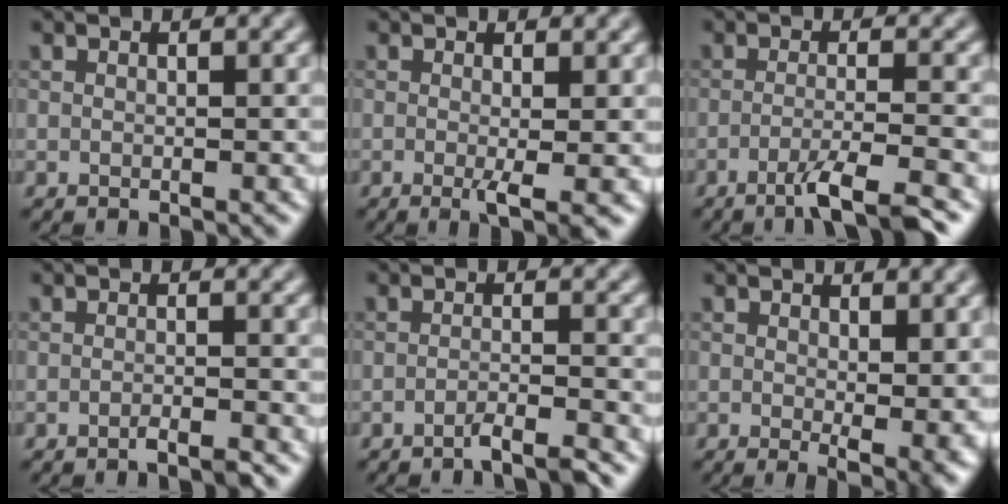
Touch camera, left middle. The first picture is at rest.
{"total": 2.6, "force": [-0.4, 0.4, 2.5], "torque": [-0.045, -0.011, -0.006]}
{"total": 4.2, "force": [-2.6, 0.5, 3.3], "torque": [-0.051, 0.003, -0.056]}
{"total": 1.5, "force": [-1.1, 0.1, 1.0], "torque": [-0.011, -0.001, -0.025]}
{"total": 2.6, "force": [-2.1, 0.2, 1.5], "torque": [-0.018, 0.001, -0.047]}
{"total": 3.5, "force": [0.5, 1.1, 3.3], "torque": [-0.042, -0.014, 0.012]}